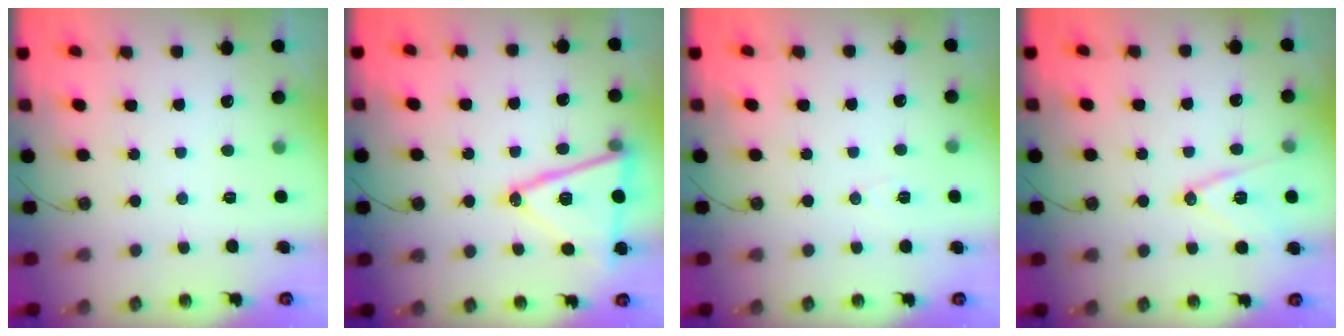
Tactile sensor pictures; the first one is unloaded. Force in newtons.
{"total": 16.5, "press": 16.2, "slide": 3.5}
{"total": 4.5, "press": 3.9, "slide": 2.3}
{"total": 12.9, "press": 12.5, "slide": 3.1}